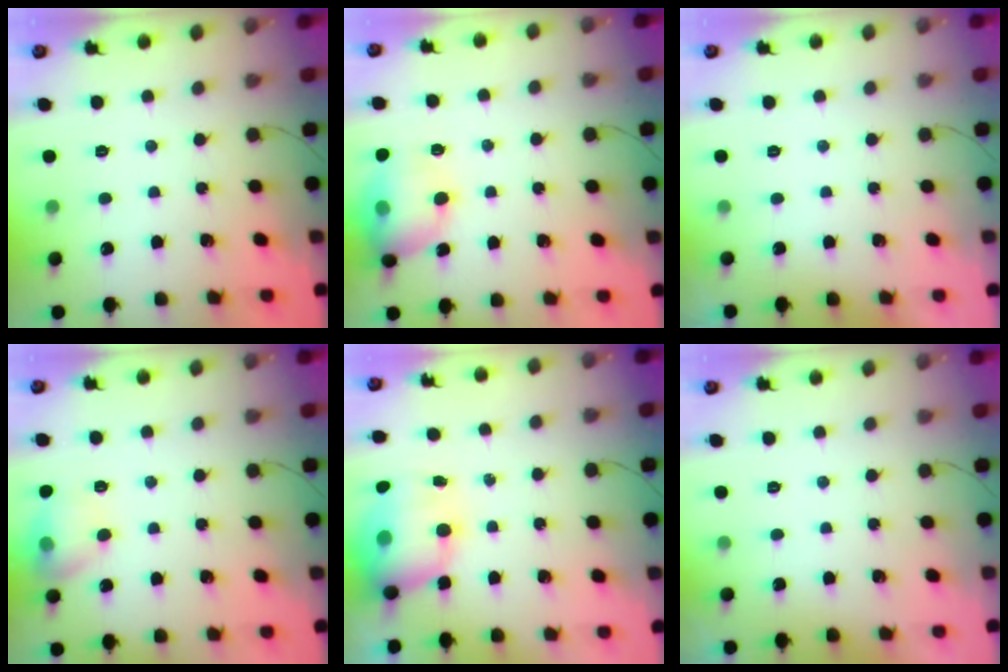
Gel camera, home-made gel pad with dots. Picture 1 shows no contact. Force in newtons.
{"total": 13.6, "press": 13.4, "slide": 2.3}
{"total": 0.0}
{"total": 11.6, "press": 11.5, "slide": 1.6}
{"total": 13.5, "press": 13.1, "slide": 3.4}
{"total": 0.0}